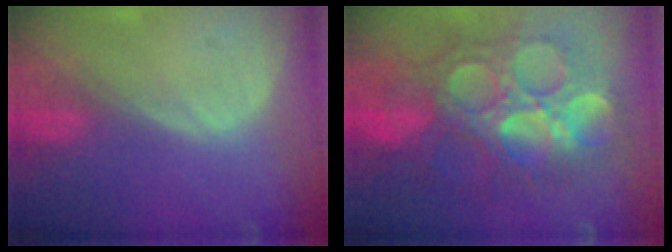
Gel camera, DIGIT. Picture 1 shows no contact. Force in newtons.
{"total": 13.6, "press": 13.5, "slide": 1.5}